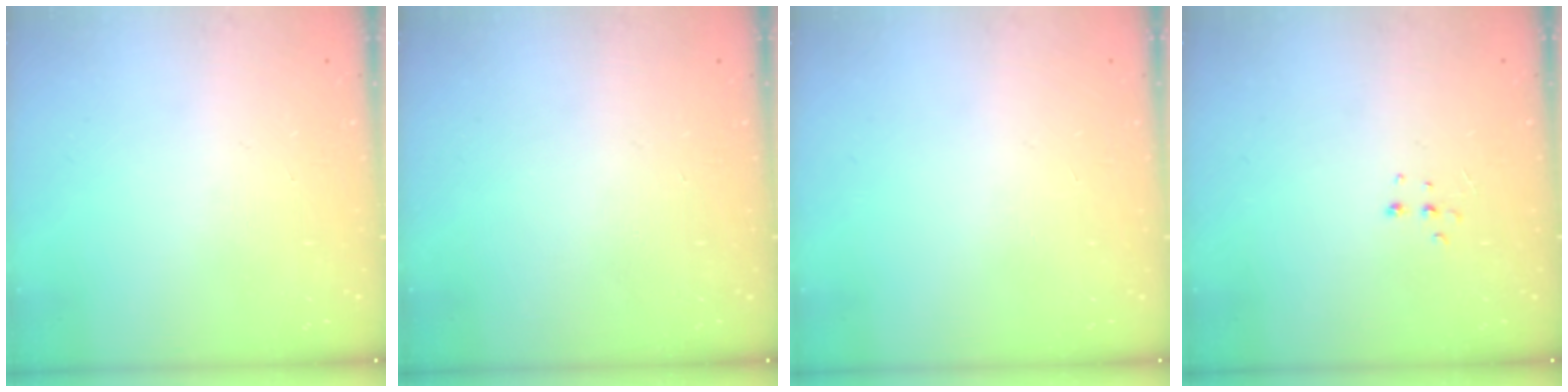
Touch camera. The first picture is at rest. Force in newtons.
{"total": 0.6, "press": 0.0, "slide": 0.6}
{"total": 0.0}
{"total": 4.6, "press": 4.5, "slide": 0.8}